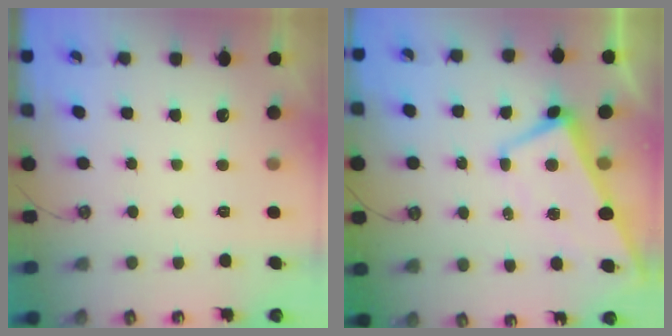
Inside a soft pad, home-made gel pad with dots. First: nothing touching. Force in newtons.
{"total": 0.9, "press": 0.1, "slide": 0.8}